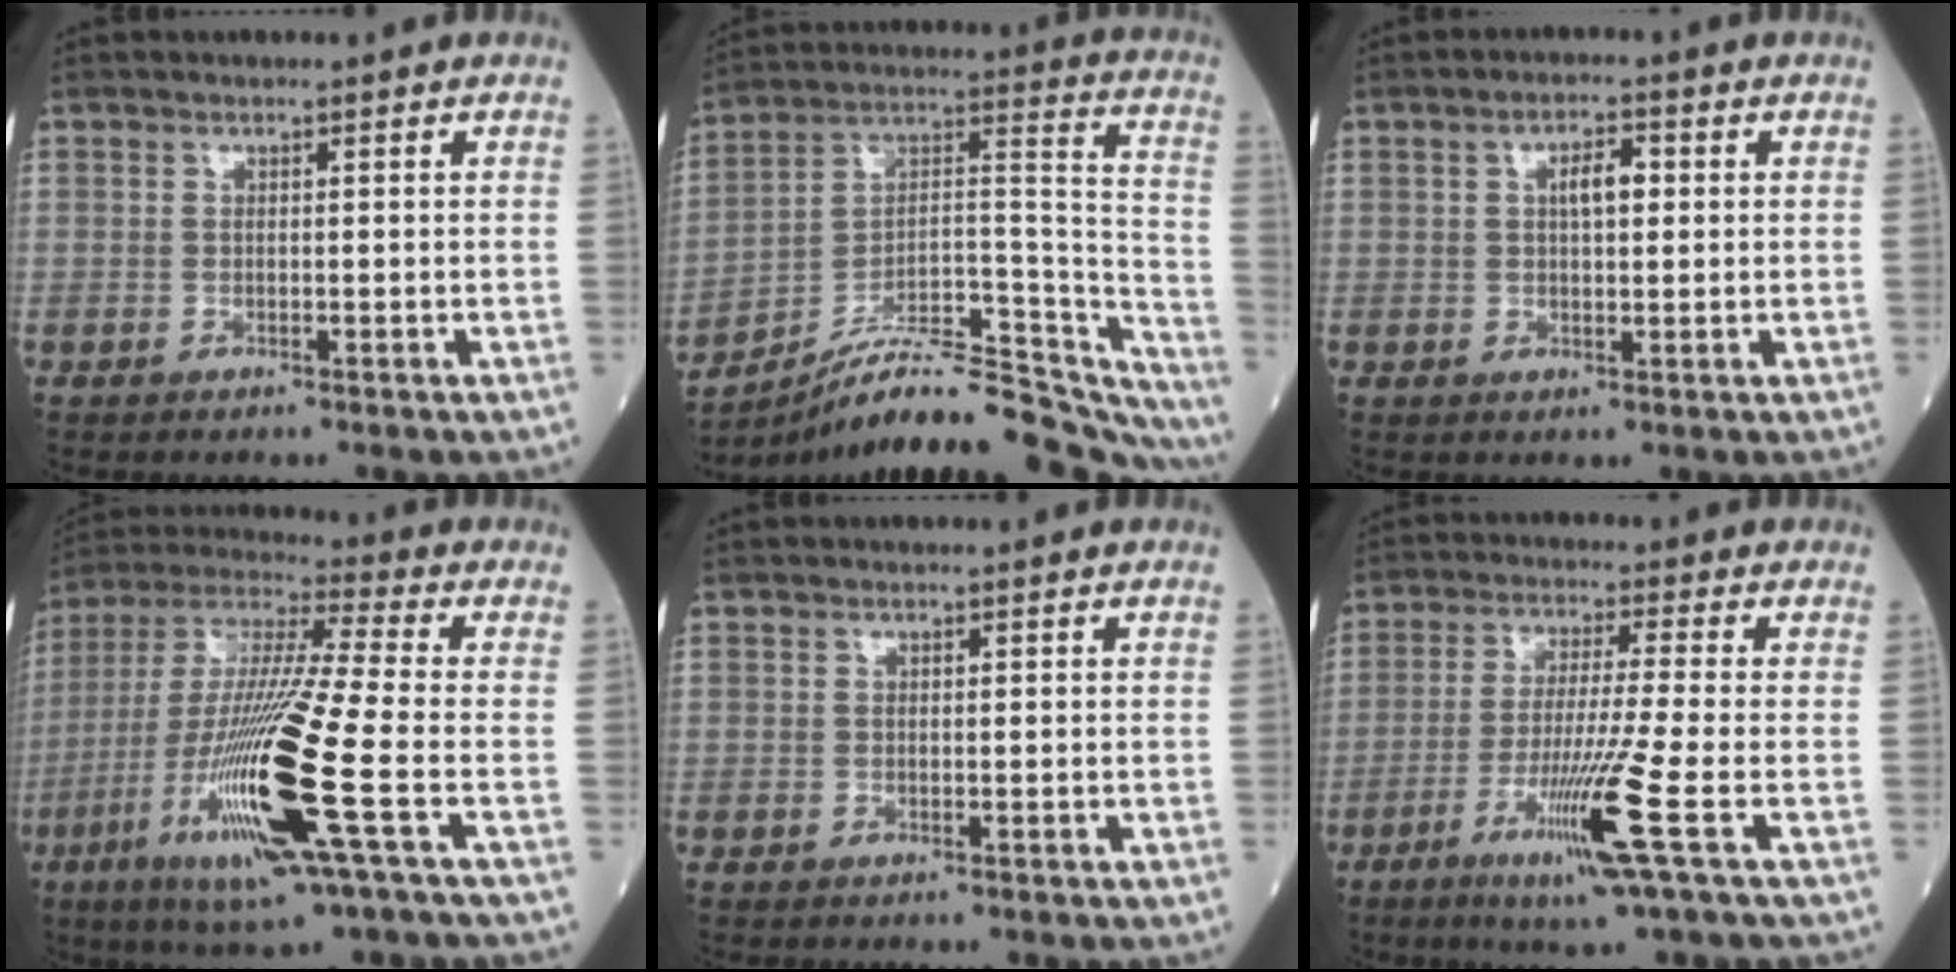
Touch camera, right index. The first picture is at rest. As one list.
[{"total": 27.1, "force": [-24.7, 3.7, 10.5], "torque": [-0.107, 0.039, -0.365]}, {"total": 3.8, "force": [0.9, 1.4, 3.4], "torque": [-0.058, 0.007, 0.013]}, {"total": 20.5, "force": [-6.6, 0.6, 19.4], "torque": [-0.419, -0.032, -0.129]}, {"total": 0.0}, {"total": 6.9, "force": [-2.8, -1.2, 6.2], "torque": [-0.116, -0.021, -0.053]}]